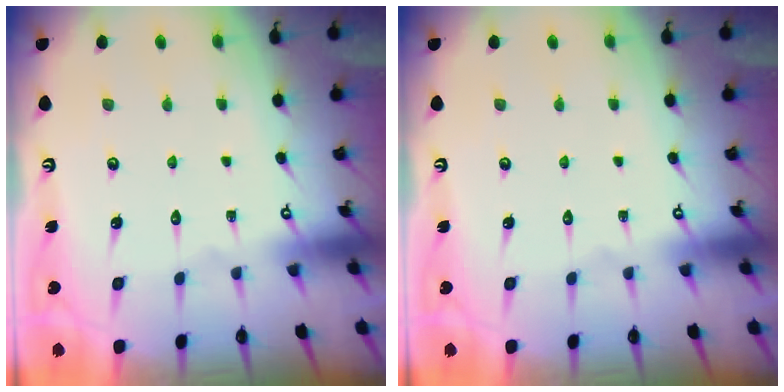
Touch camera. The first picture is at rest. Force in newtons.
{"total": 0.0}